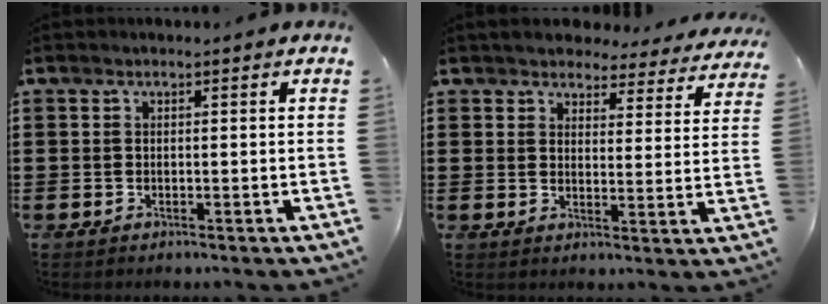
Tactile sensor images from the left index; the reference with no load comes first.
{"total": 4.2, "force": [4.1, 0.7, 0.4], "torque": [-0.022, -0.027, 0.068]}